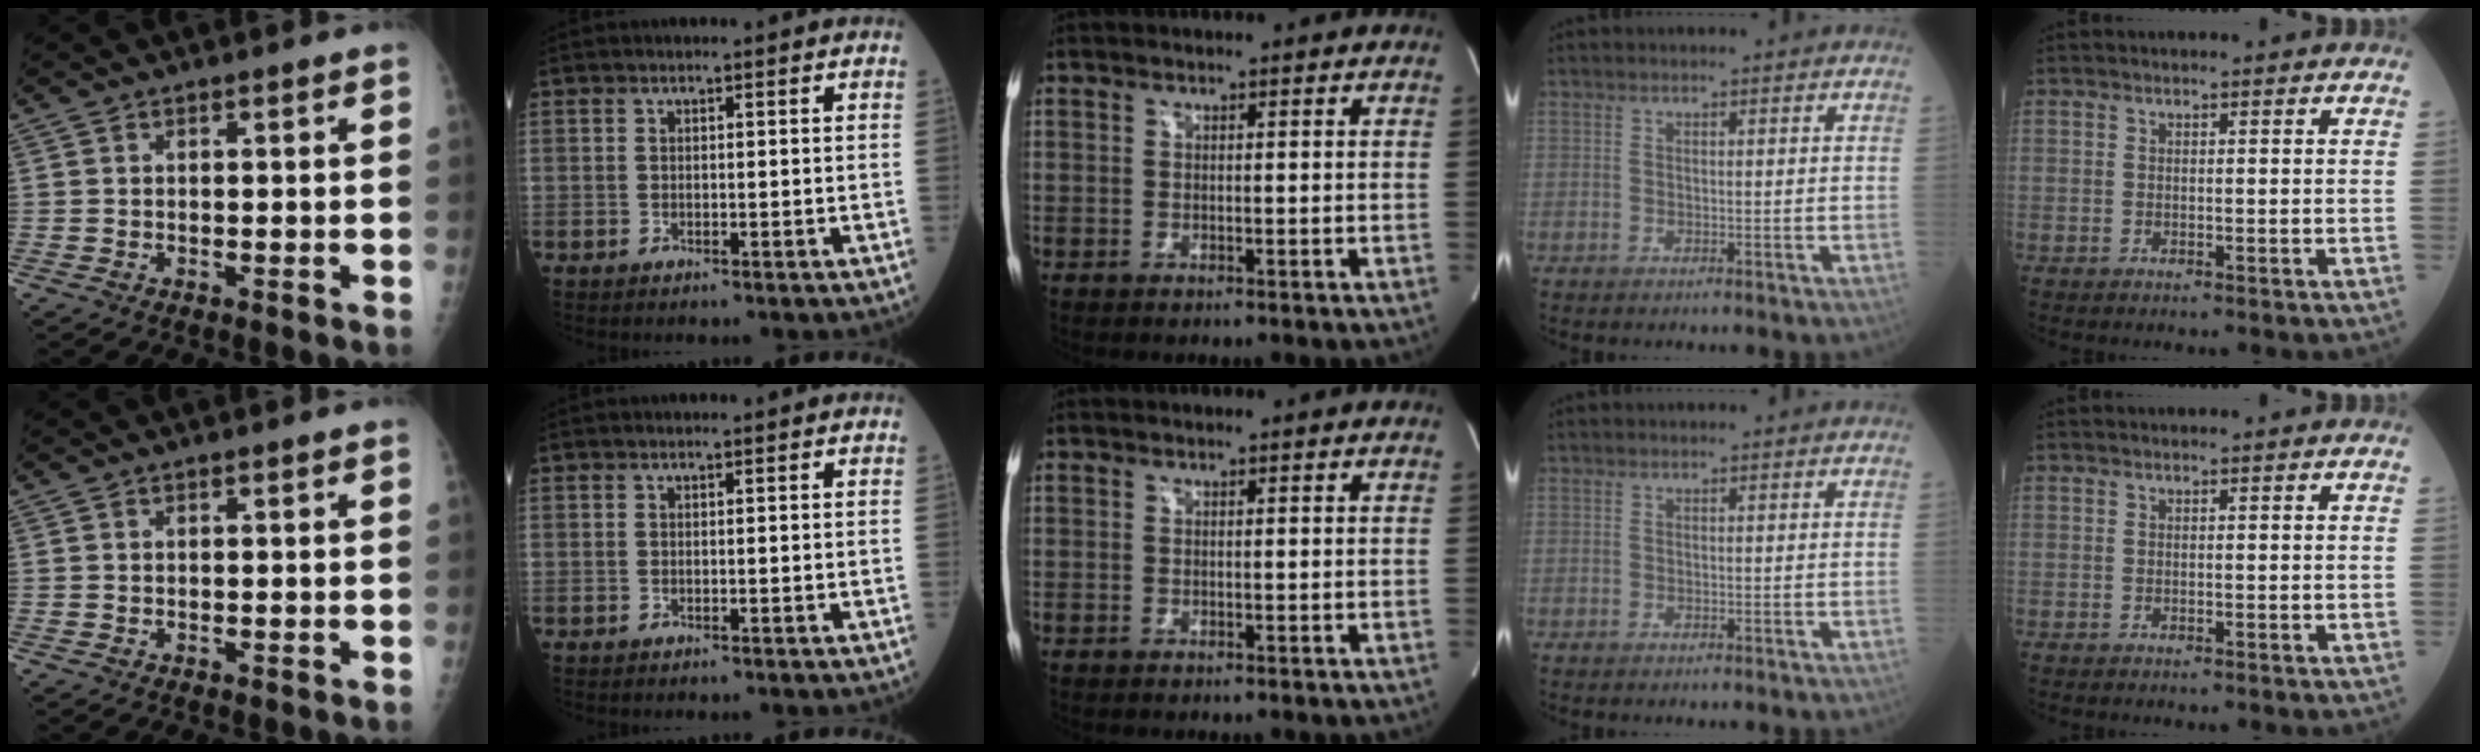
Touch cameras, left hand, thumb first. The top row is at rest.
{}